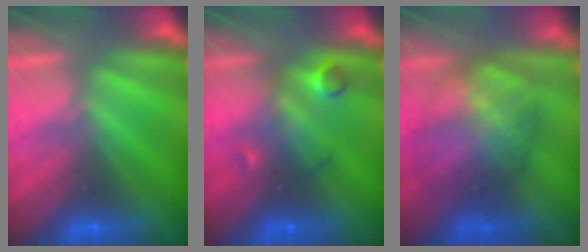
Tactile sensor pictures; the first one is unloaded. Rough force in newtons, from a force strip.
{"total": 2.9}
{"total": 5.7}